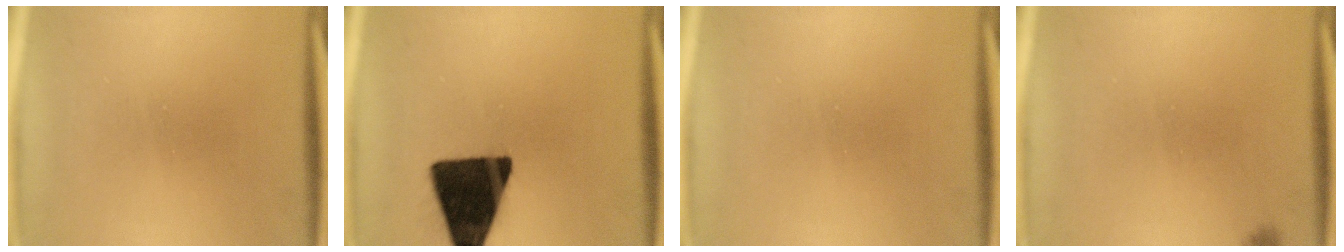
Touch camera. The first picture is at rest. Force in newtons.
{"total": 16.5}
{"total": 0.0}
{"total": 1.0}